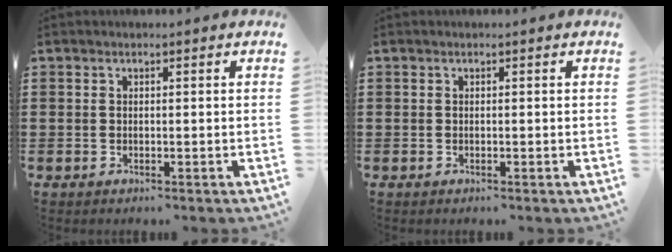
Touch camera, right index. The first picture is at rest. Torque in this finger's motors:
{"motor_torque": [0.00, 0.00, 0.00, 0.00]}